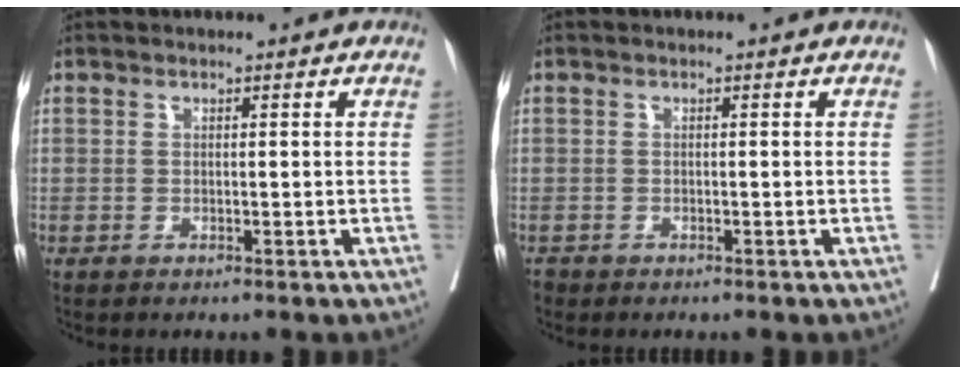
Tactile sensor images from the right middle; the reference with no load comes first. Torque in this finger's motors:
{"motor_torque": [0.00, 0.00, 0.00, 0.00]}